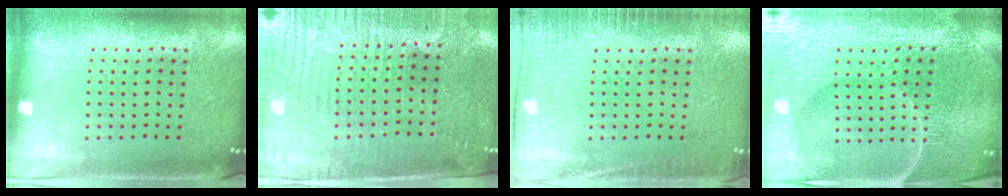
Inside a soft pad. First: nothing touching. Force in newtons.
{"total": 3.8, "press": 3.5, "slide": 1.3}
{"total": 2.4, "press": 2.4, "slide": 0.4}
{"total": 6.1, "press": 5.5, "slide": 2.5}